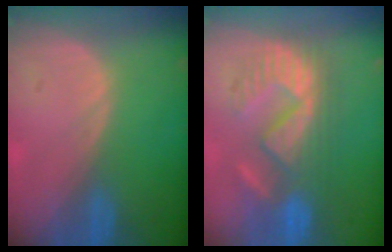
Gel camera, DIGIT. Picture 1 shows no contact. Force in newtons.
{"total": 9.7, "press": 9.7, "slide": 0.3}